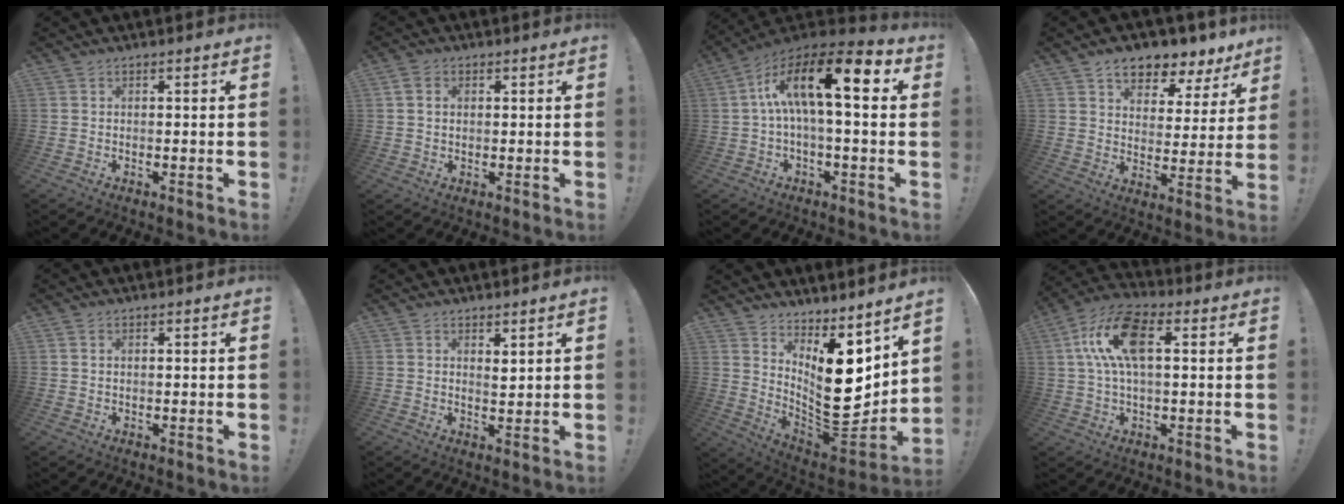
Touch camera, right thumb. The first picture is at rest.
{"total": 3.5, "force": [1.0, 2.6, 2.1], "torque": [-0.036, 0.007, 0.018]}
{"total": 16.0, "force": [4.4, 4.7, 14.6], "torque": [-0.274, -0.020, 0.063]}
{"total": 8.4, "force": [6.4, 4.1, 3.6], "torque": [-0.050, -0.054, 0.116]}
{"total": 1.0, "force": [0.6, 0.6, 0.5], "torque": [-0.011, 0.004, 0.010]}
{"total": 2.6, "force": [2.2, 1.0, 0.8], "torque": [0.009, -0.018, 0.034]}
{"total": 18.2, "force": [4.0, 9.2, 15.1], "torque": [-0.206, -0.050, 0.084]}
{"total": 14.6, "force": [3.1, 7.4, 12.2], "torque": [-0.226, 0.011, 0.057]}